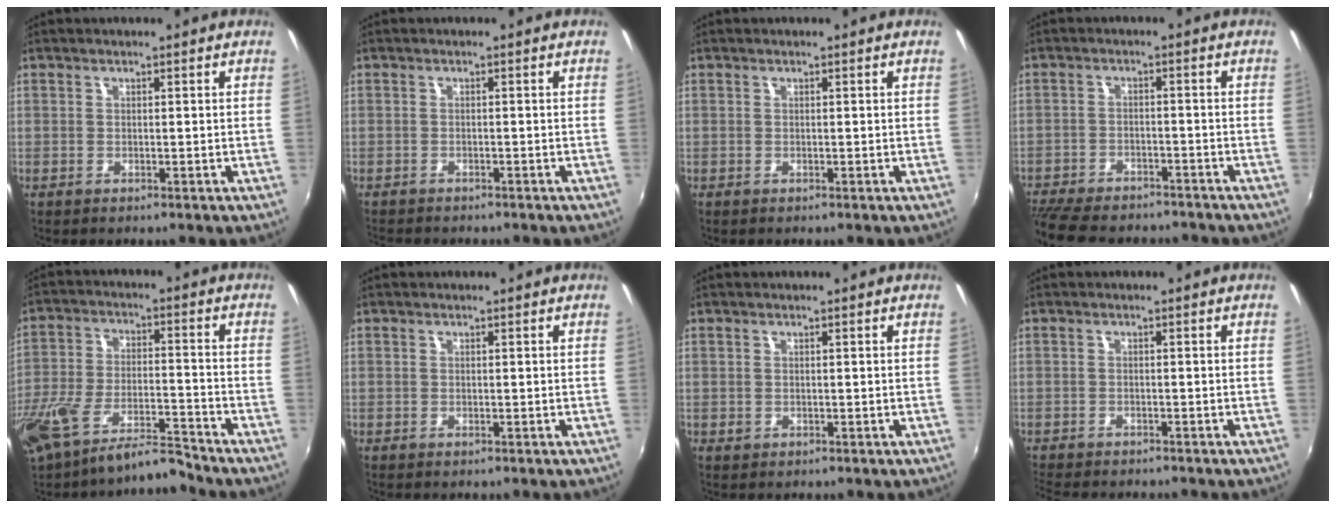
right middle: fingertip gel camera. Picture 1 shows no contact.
{"total": 3.3, "force": [-3.1, 0.7, 1.0], "torque": [-0.028, -0.014, -0.050]}
{"total": 0.0}
{"total": 14.9, "force": [-12.7, 4.9, 6.1], "torque": [-0.147, -0.023, -0.193]}
{"total": 12.3, "force": [-10.5, 2.3, 6.1], "torque": [-0.137, -0.014, -0.190]}
{"total": 0.0}
{"total": 0.7, "force": [-0.2, 0.6, 0.2], "torque": [-0.003, -0.002, -0.003]}
{"total": 6.1, "force": [-5.6, 1.1, 2.1], "torque": [-0.058, -0.020, -0.092]}